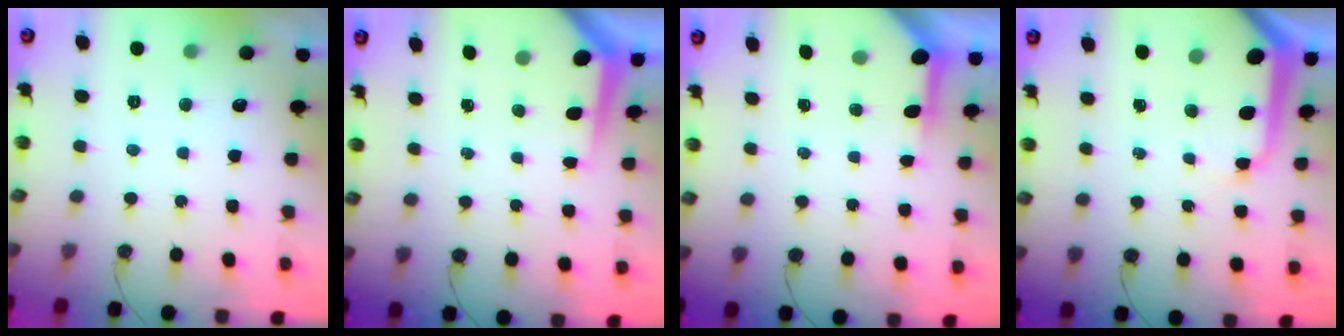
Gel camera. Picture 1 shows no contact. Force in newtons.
{"total": 5.2, "press": 5.2, "slide": 0.3}
{"total": 4.0, "press": 4.0, "slide": 0.4}
{"total": 9.1, "press": 9.1, "slide": 0.9}